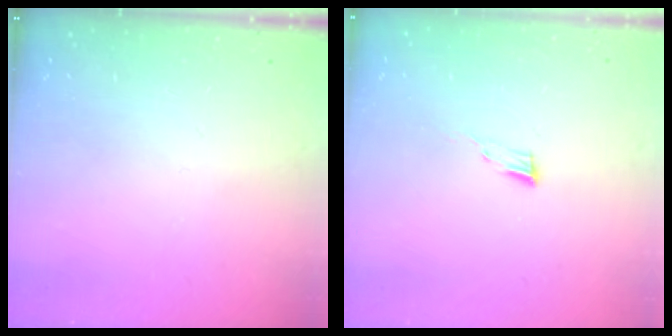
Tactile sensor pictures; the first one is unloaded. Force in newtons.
{"total": 4.4, "press": 4.3, "slide": 1.0}